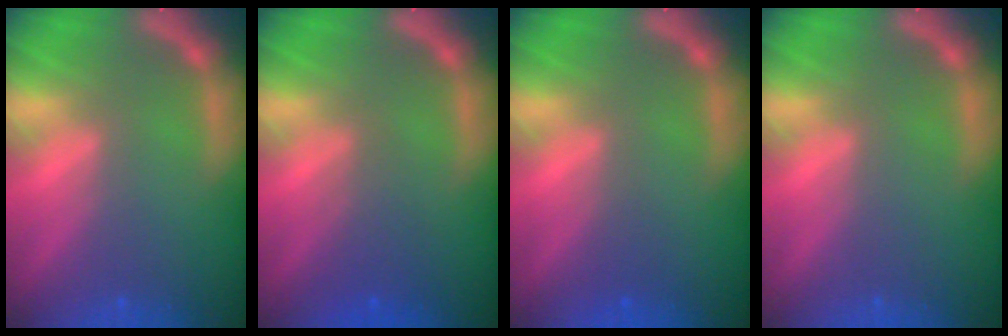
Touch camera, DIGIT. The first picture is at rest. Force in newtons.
{"total": 2.5}
{"total": 1.0}
{"total": 0.0}